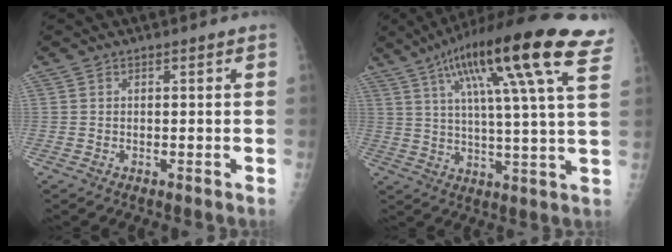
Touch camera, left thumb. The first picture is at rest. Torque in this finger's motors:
{"motor_torque": [0.47, 0.48, 1.95, -0.83, 0.49]}